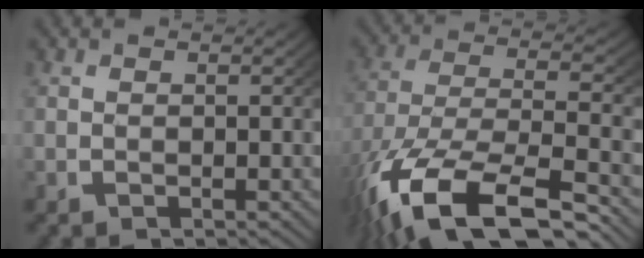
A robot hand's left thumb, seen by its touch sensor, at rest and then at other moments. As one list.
[{"total": 13.3, "force": [-5.5, 6.7, 10.0], "torque": [-0.217, -0.053, -0.054]}]